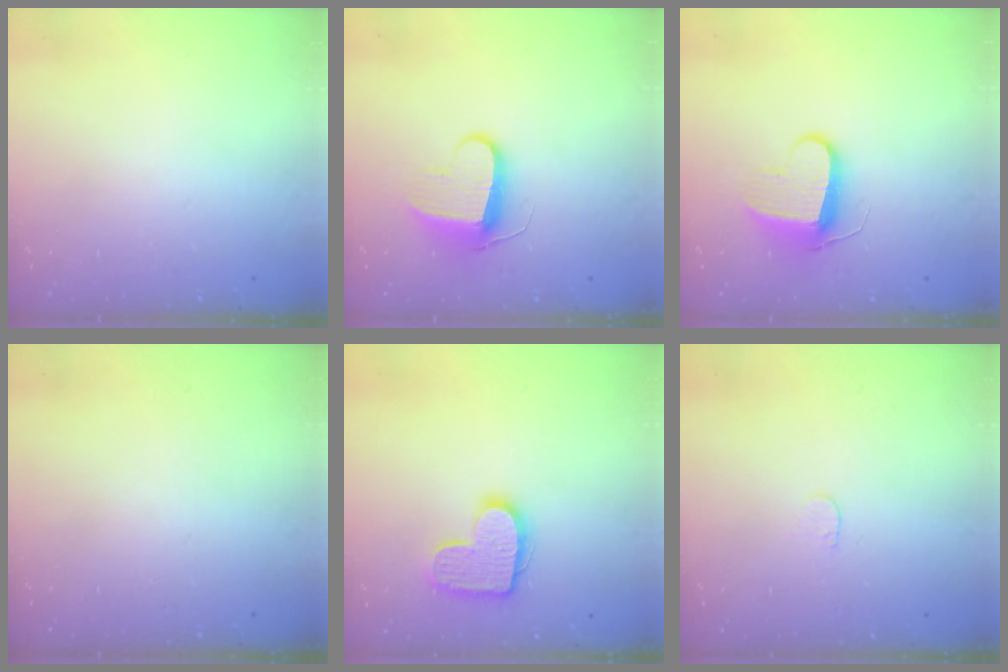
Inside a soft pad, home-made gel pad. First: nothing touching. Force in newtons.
{"total": 9.0, "press": 9.0, "slide": 0.6}
{"total": 9.0, "press": 9.0, "slide": 0.6}
{"total": 0.0}
{"total": 13.2, "press": 13.2, "slide": 0.7}
{"total": 3.3, "press": 3.3, "slide": 0.3}